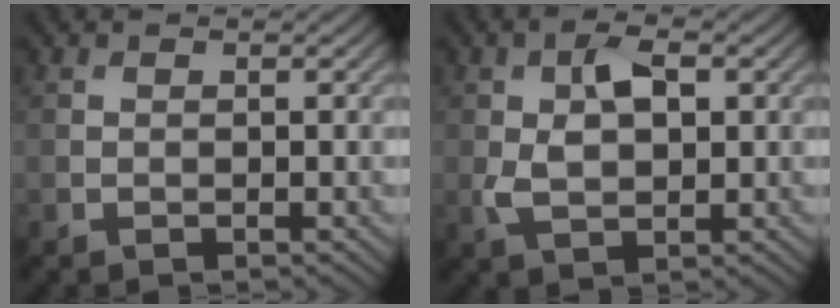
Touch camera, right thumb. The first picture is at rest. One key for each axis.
{"total": 5.4, "fx": 0.8, "fy": 3.1, "fz": 4.3, "tx": -0.092, "ty": 0.000, "tz": 0.018}